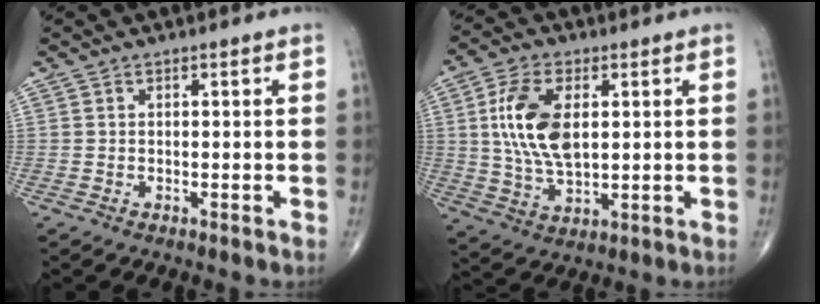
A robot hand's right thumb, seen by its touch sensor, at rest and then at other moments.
{"total": 12.6, "force": [2.4, 6.7, 10.5], "torque": [-0.203, -0.006, 0.048]}